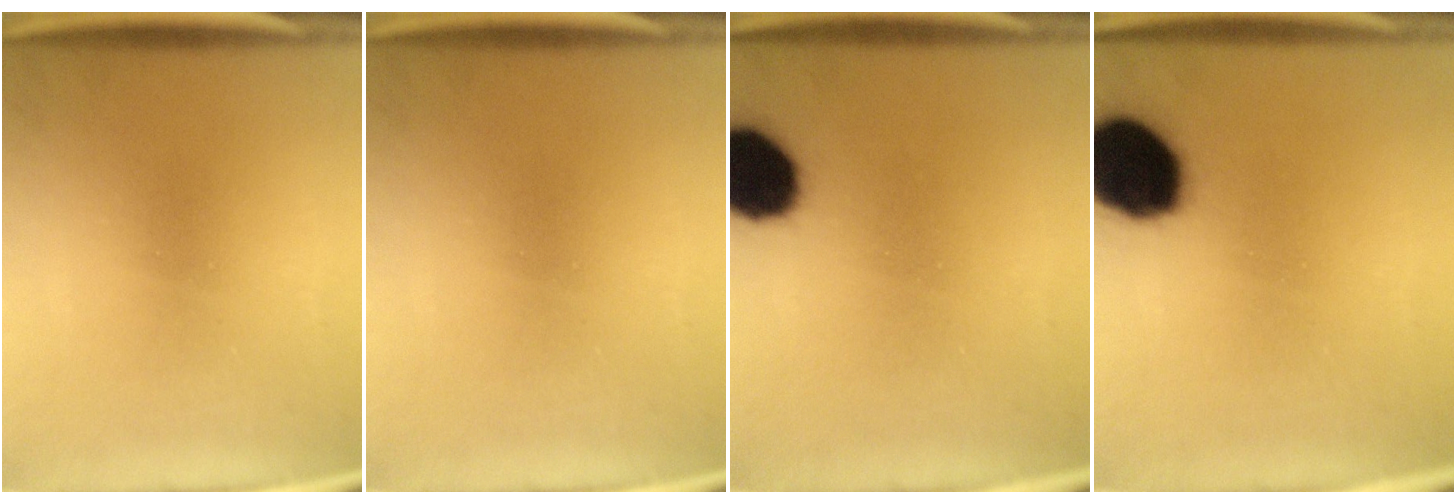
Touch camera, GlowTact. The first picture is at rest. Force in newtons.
{"total": 0.0}
{"total": 14.0}
{"total": 18.7}